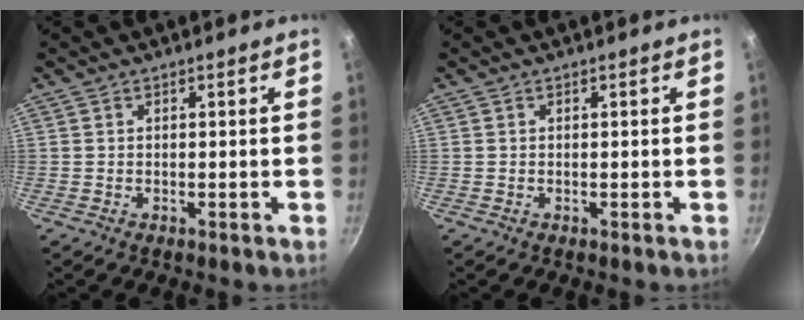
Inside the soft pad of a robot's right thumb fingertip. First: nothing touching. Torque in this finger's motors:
{"motor_torque": [-0.07, 0.05, -0.01, -0.01, 0.00]}